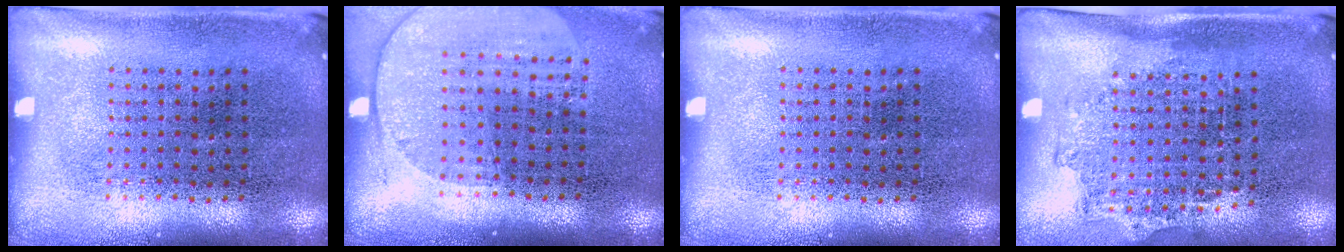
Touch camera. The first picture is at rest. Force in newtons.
{"total": 1.7, "press": 1.5, "slide": 0.7}
{"total": 0.0}
{"total": 1.2, "press": 0.9, "slide": 0.8}